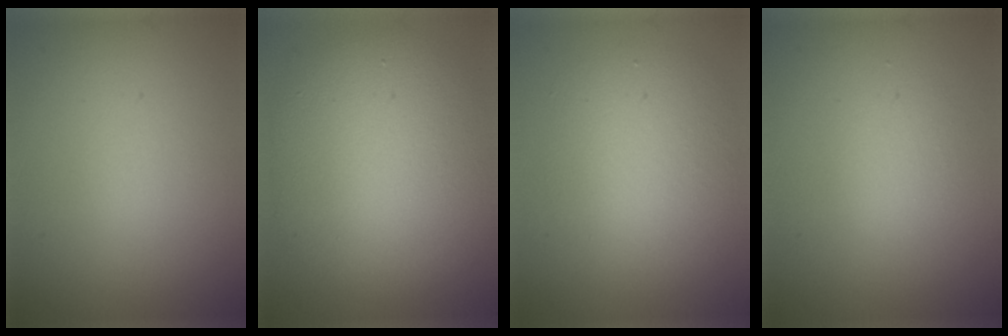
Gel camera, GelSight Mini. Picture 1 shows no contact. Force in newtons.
{"total": 10.1, "press": 10.0, "slide": 0.6}
{"total": 4.6, "press": 4.6, "slide": 0.3}
{"total": 1.5, "press": 1.5, "slide": 0.1}